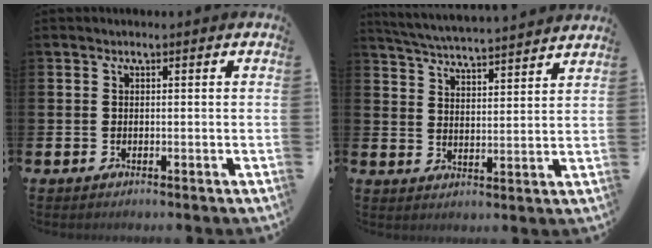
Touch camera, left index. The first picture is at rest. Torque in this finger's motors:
{"motor_torque": [0.02, -0.79, 0.36, 0.14]}